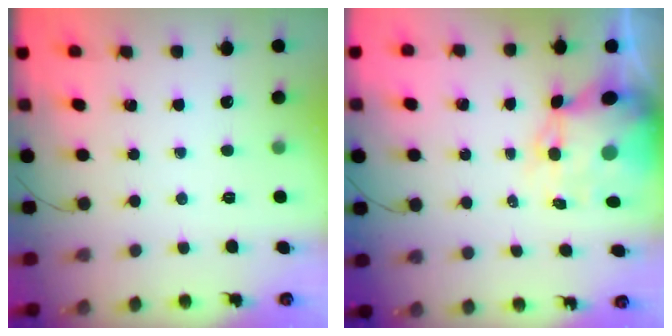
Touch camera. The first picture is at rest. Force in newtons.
{"total": 10.5, "press": 9.9, "slide": 3.3}